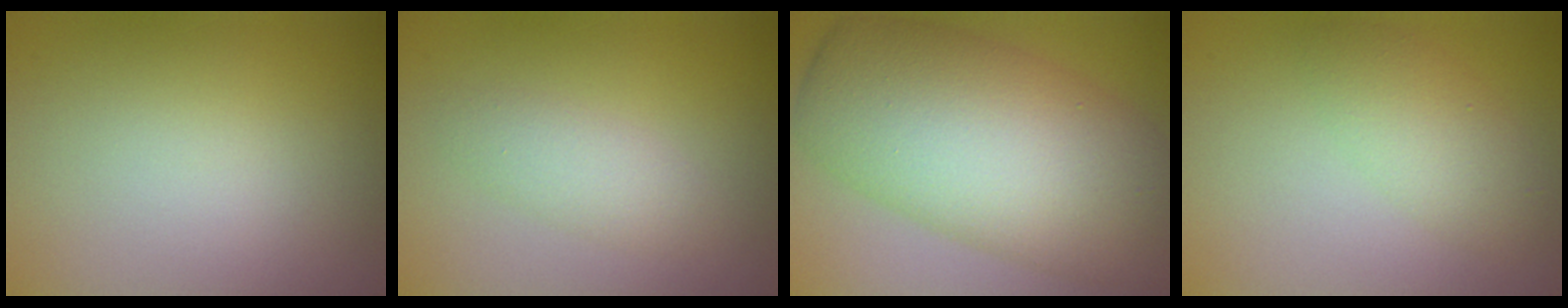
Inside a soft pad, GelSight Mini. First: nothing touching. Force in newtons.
{"total": 1.9, "press": 1.9, "slide": 0.1}
{"total": 11.6, "press": 11.6, "slide": 0.3}
{"total": 2.8, "press": 2.8, "slide": 0.1}